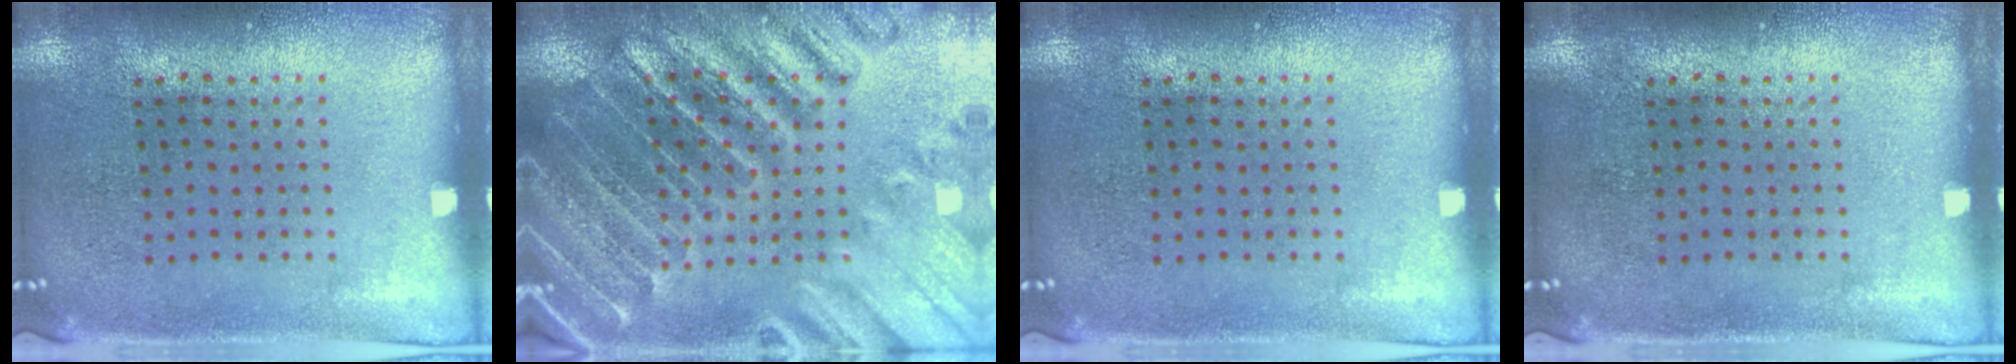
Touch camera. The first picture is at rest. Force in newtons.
{"total": 3.0, "press": 2.9, "slide": 0.4}
{"total": 0.0}
{"total": 0.0}